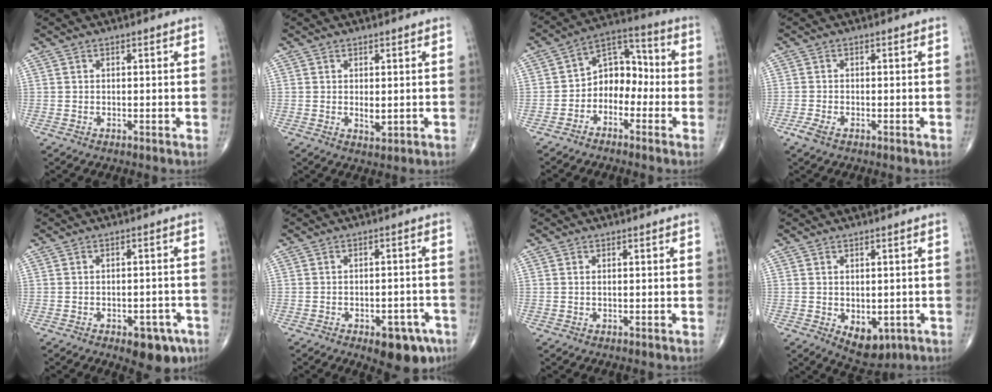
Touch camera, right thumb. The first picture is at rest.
{"total": 2.0, "force": [0.1, 0.9, 1.8], "torque": [-0.028, -0.008, 0.004]}
{"total": 8.9, "force": [-2.5, 6.6, 5.4], "torque": [-0.051, 0.052, -0.061]}
{"total": 2.1, "force": [-1.2, 0.8, 1.5], "torque": [-0.039, -0.003, -0.028]}
{"total": 7.7, "force": [-4.4, 3.8, 4.9], "torque": [-0.035, 0.023, -0.051]}
{"total": 9.0, "force": [-5.2, 4.3, 5.9], "torque": [-0.047, 0.028, -0.063]}
{"total": 0.0}
{"total": 6.6, "force": [-1.9, 4.1, 4.7], "torque": [-0.044, -0.003, -0.012]}